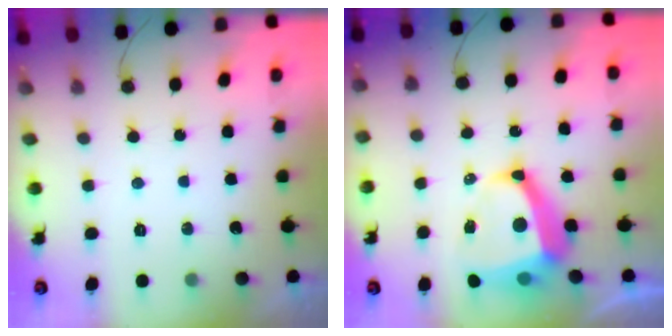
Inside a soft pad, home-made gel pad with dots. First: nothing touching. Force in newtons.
{"total": 11.8, "press": 11.7, "slide": 1.3}